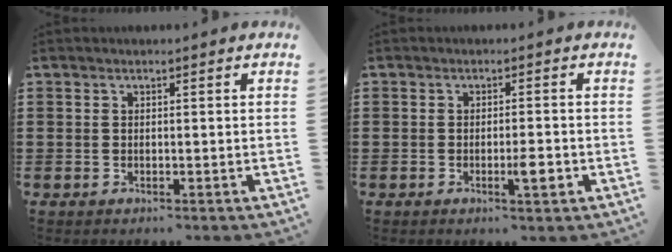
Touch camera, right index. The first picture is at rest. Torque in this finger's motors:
{"motor_torque": [1.10, -0.27, 0.23, 0.10]}